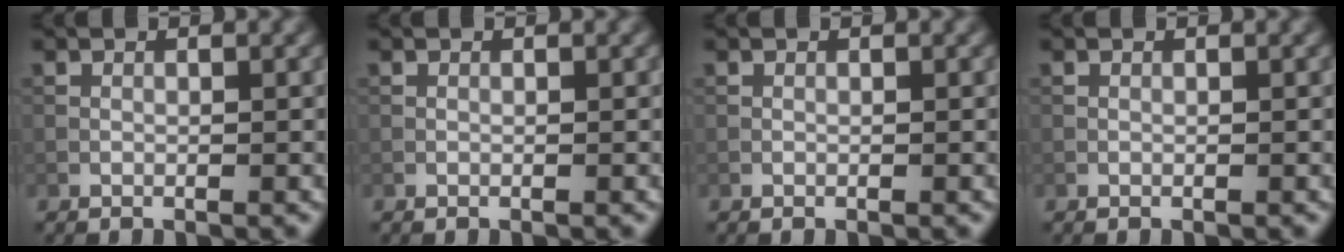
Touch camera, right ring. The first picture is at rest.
{"total": 0.0}
{"total": 0.0}
{"total": 0.0}